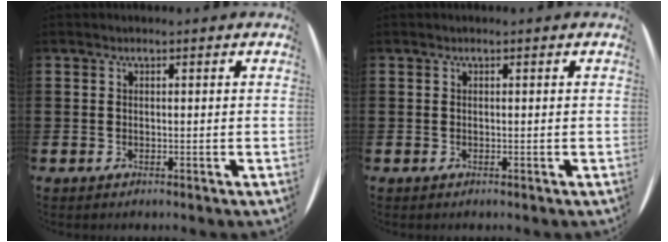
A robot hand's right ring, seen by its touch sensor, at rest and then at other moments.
{"total": 0.0}